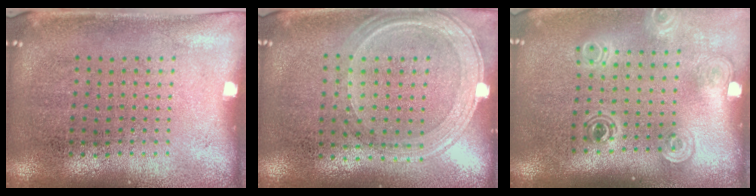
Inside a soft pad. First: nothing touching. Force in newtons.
{"total": 1.3, "press": 1.2, "slide": 0.3}
{"total": 1.9, "press": 1.4, "slide": 1.2}